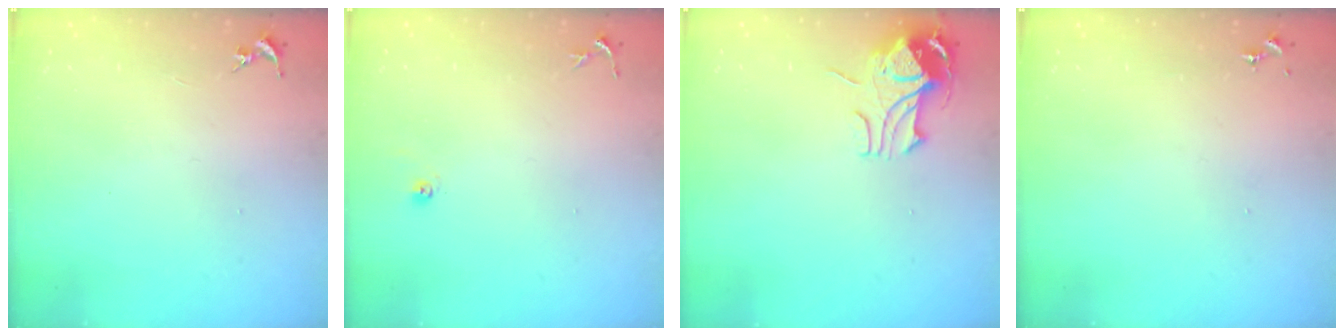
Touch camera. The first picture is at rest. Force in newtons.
{"total": 3.8, "press": 3.8, "slide": 0.3}
{"total": 10.7, "press": 10.7, "slide": 1.2}
{"total": 0.0}